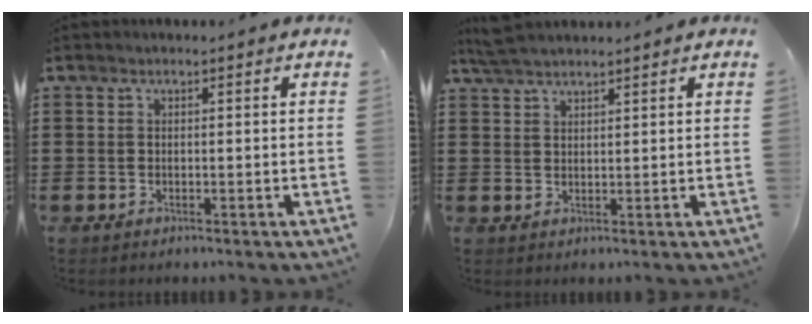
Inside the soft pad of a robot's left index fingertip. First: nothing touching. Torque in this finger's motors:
{"motor_torque": [0.11, -0.23, 0.21, 0.06]}